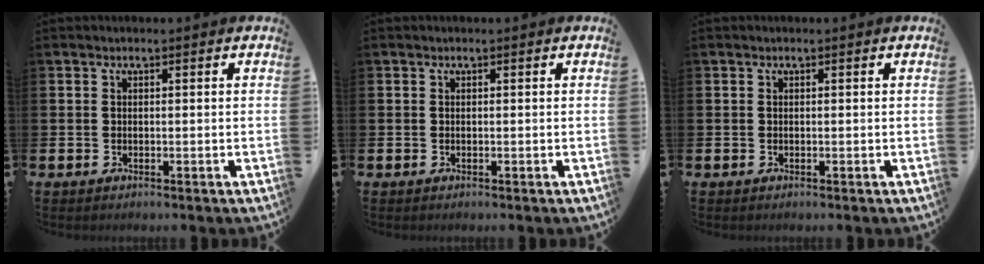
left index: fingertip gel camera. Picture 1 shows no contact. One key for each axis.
{"total": 0.0}
{"total": 0.0}